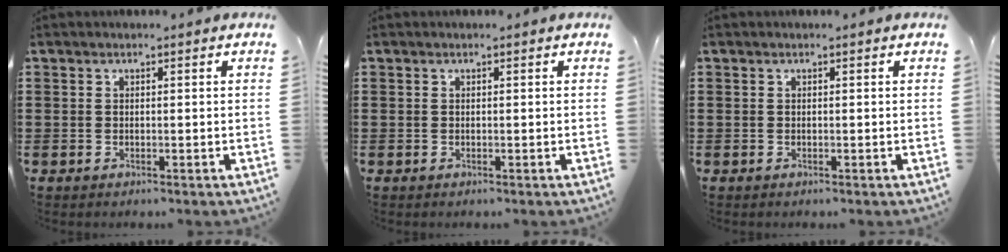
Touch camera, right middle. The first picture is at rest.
{"total": 0.0}
{"total": 0.0}